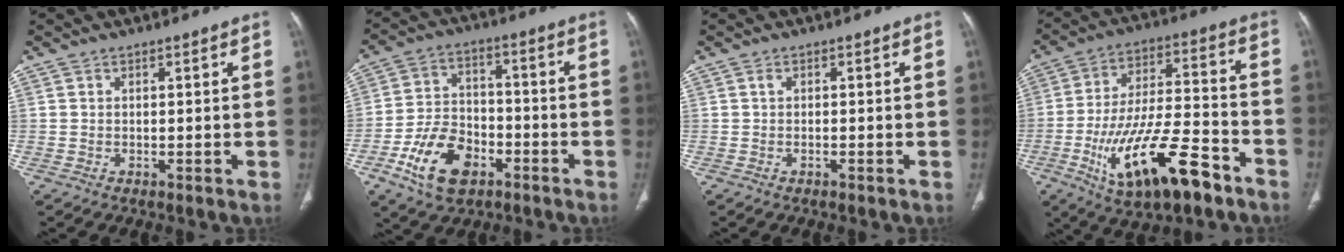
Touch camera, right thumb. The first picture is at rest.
{"total": 13.3, "force": [-6.4, 8.1, 8.4], "torque": [-0.141, 0.029, -0.113]}
{"total": 0.8, "force": [-0.2, 0.3, 0.7], "torque": [-0.020, 0.009, 0.000]}
{"total": 20.9, "force": [-10.2, 7.8, 16.5], "torque": [-0.297, 0.048, -0.162]}